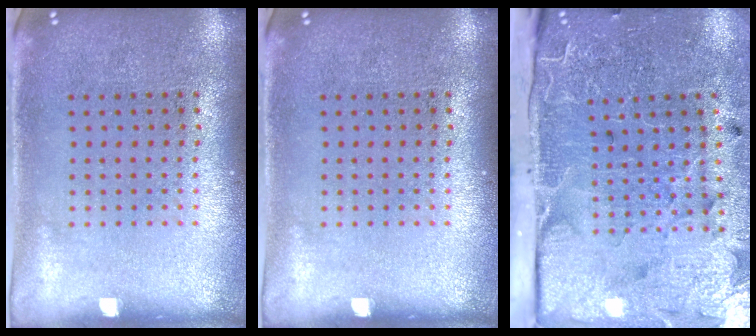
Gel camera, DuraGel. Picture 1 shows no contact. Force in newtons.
{"total": 0.0}
{"total": 4.1, "press": 3.7, "slide": 1.9}